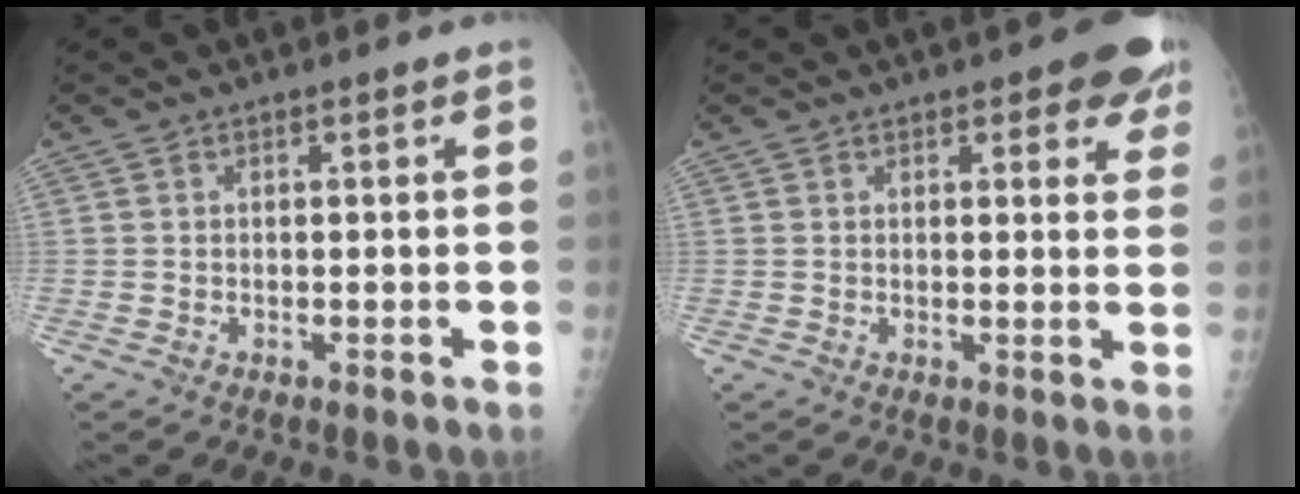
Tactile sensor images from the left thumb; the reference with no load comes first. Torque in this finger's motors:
{"motor_torque": [0.81, 0.75, 0.52, -0.59, 0.14]}